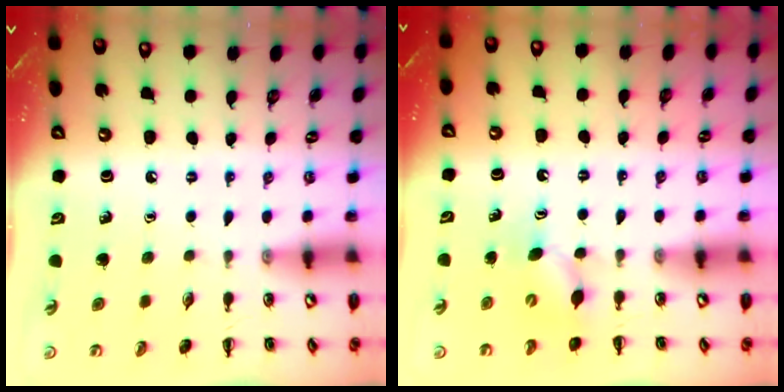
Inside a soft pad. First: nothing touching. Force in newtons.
{"total": 4.6, "press": 4.6, "slide": 0.4}